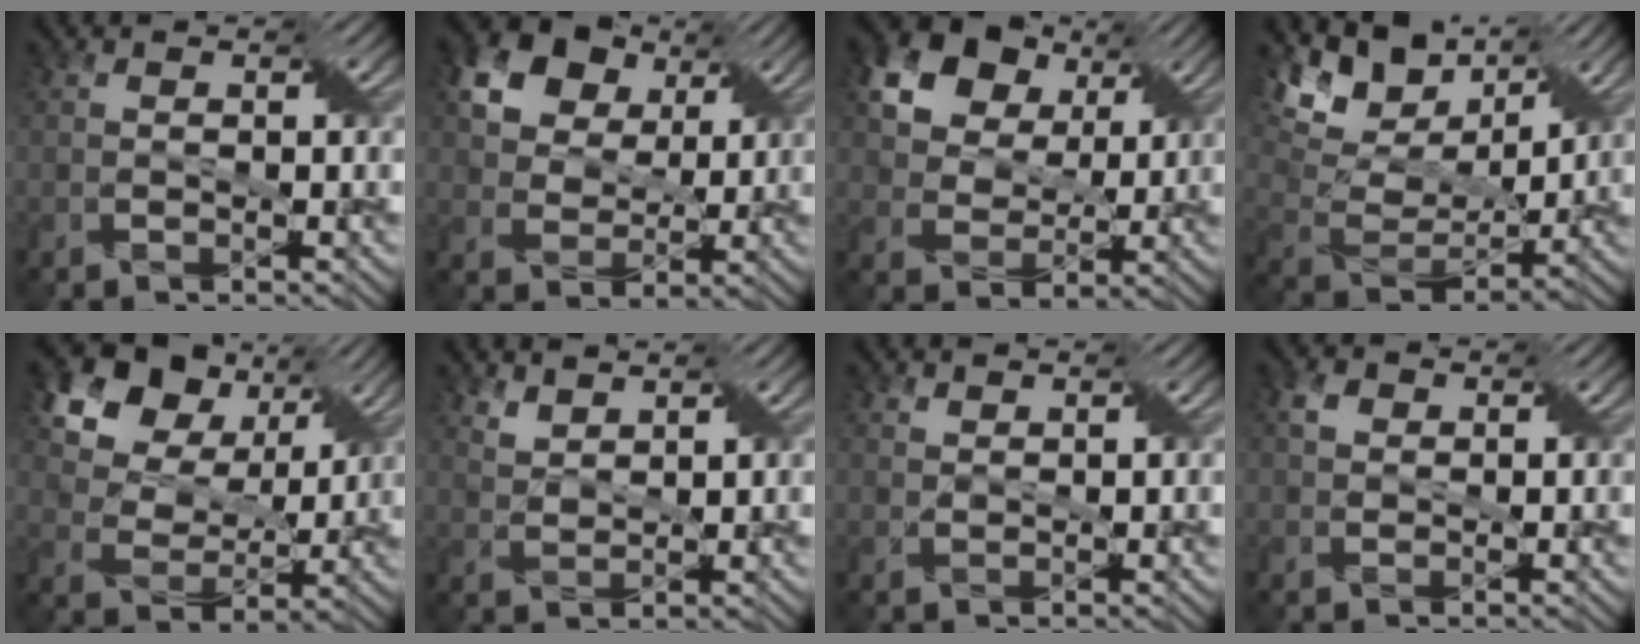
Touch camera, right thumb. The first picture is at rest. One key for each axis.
{"total": 14.0, "fx": 7.1, "fy": 9.9, "fz": 7.0, "tx": -0.181, "ty": 0.030, "tz": 0.143}
{"total": 16.1, "fx": 8.2, "fy": 11.3, "fz": 8.1, "tx": -0.209, "ty": 0.041, "tz": 0.175}
{"total": 13.5, "fx": 7.6, "fy": 7.5, "fz": 8.3, "tx": -0.191, "ty": 0.014, "tz": 0.124}
{"total": 14.1, "fx": 7.1, "fy": 9.6, "fz": 7.4, "tx": -0.185, "ty": 0.038, "tz": 0.122}
{"total": 3.1, "fx": 2.6, "fy": 1.1, "fz": 1.2, "tx": -0.032, "ty": -0.009, "tz": 0.069}
{"total": 1.3, "fx": 1.2, "fy": 0.4, "fz": 0.3, "tx": -0.014, "ty": 0.001, "tz": 0.028}
{"total": 2.0, "fx": 0.9, "fy": 1.6, "fz": 0.9, "tx": -0.024, "ty": 0.005, "tz": 0.015}